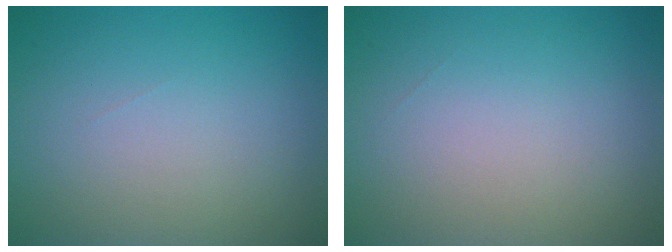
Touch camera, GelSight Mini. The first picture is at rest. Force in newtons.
{"total": 0.0}